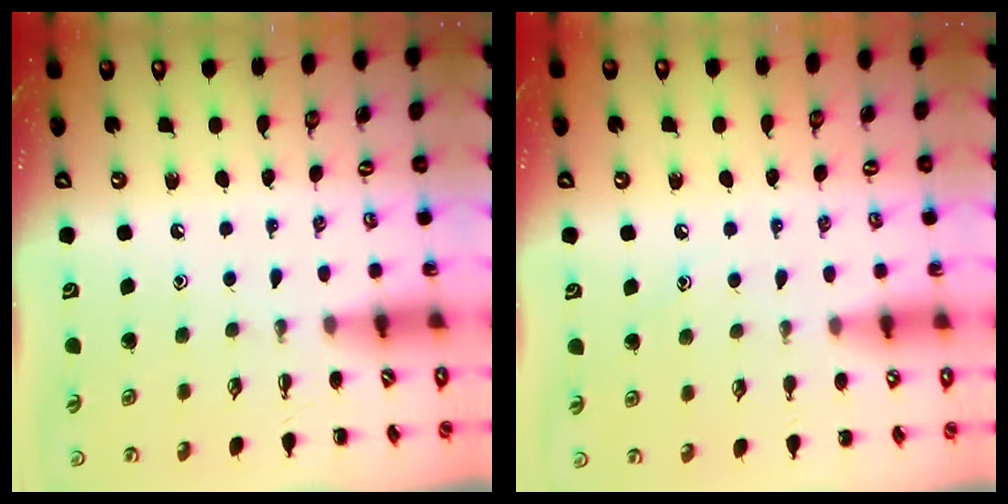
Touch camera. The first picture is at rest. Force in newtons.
{"total": 6.9, "press": 6.6, "slide": 1.8}